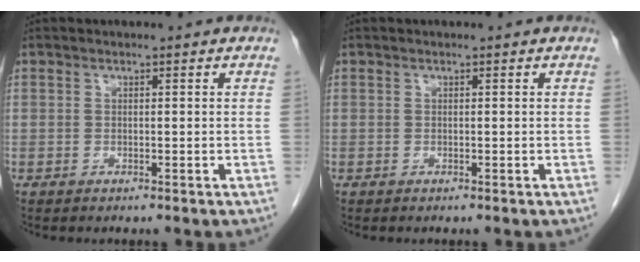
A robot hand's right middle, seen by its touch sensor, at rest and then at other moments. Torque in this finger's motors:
{"motor_torque": [0.00, 0.00, 0.00, 0.01]}